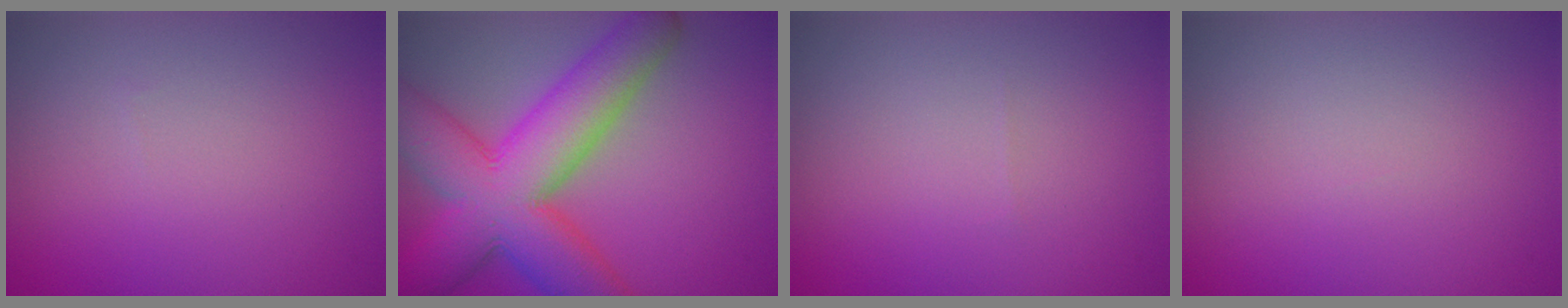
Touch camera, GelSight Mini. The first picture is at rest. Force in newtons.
{"total": 12.1, "press": 12.1, "slide": 0.5}
{"total": 0.0}
{"total": 0.0}